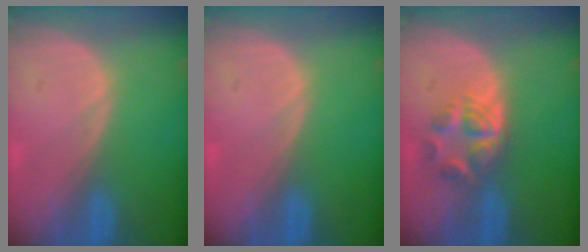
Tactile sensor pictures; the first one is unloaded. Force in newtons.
{"total": 0.0}
{"total": 5.9, "press": 5.0, "slide": 3.3}